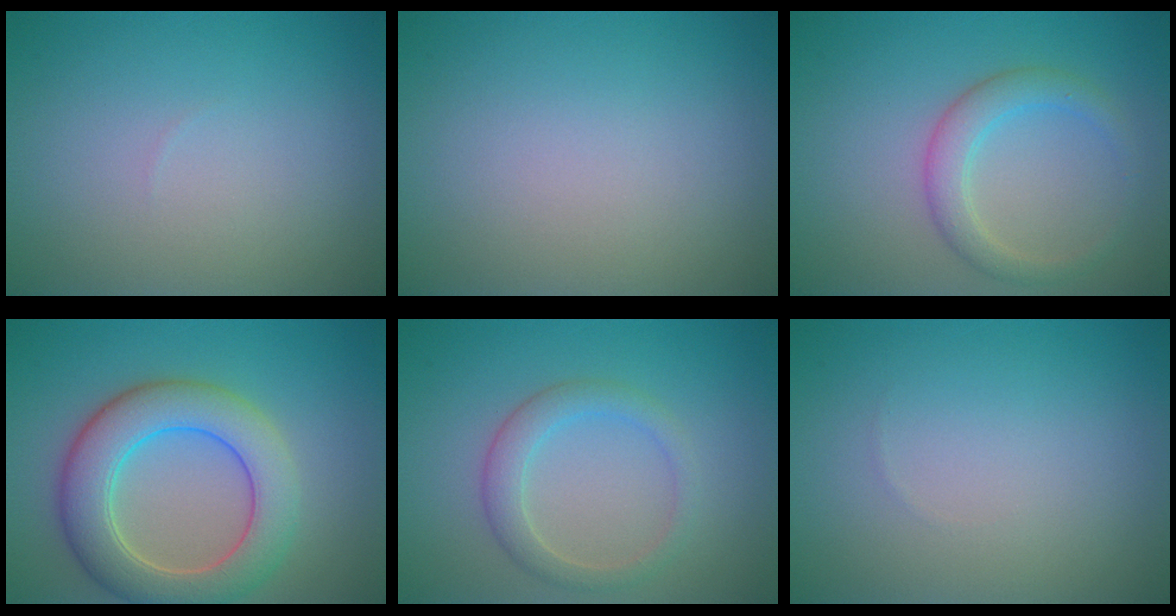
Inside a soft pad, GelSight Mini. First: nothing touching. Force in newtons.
{"total": 0.0}
{"total": 2.8, "press": 2.8, "slide": 0.2}
{"total": 7.2, "press": 7.2, "slide": 0.4}
{"total": 2.7, "press": 2.7, "slide": 0.1}
{"total": 0.0}